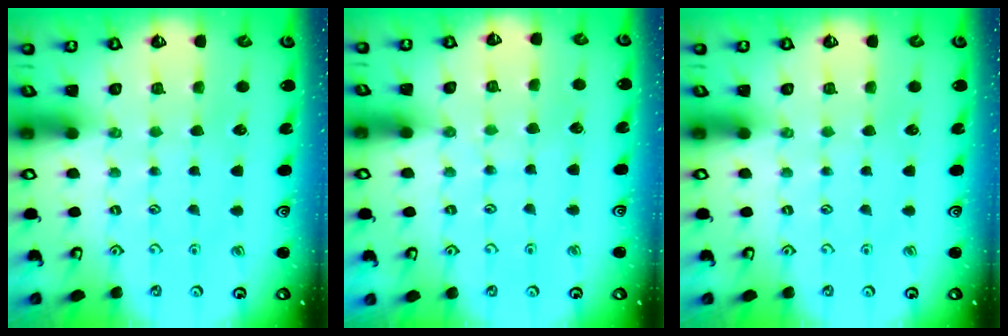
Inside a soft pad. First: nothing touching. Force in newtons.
{"total": 5.3, "press": 5.3, "slide": 0.6}
{"total": 0.0}